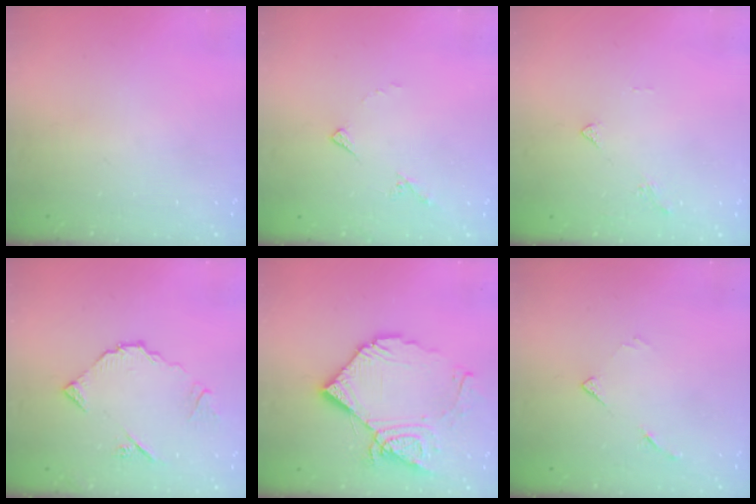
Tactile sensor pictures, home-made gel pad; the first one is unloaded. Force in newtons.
{"total": 5.6, "press": 5.6, "slide": 0.6}
{"total": 2.0, "press": 1.9, "slide": 0.6}
{"total": 9.1, "press": 9.1, "slide": 0.8}
{"total": 16.3, "press": 16.2, "slide": 2.1}
{"total": 5.0, "press": 5.0, "slide": 0.6}